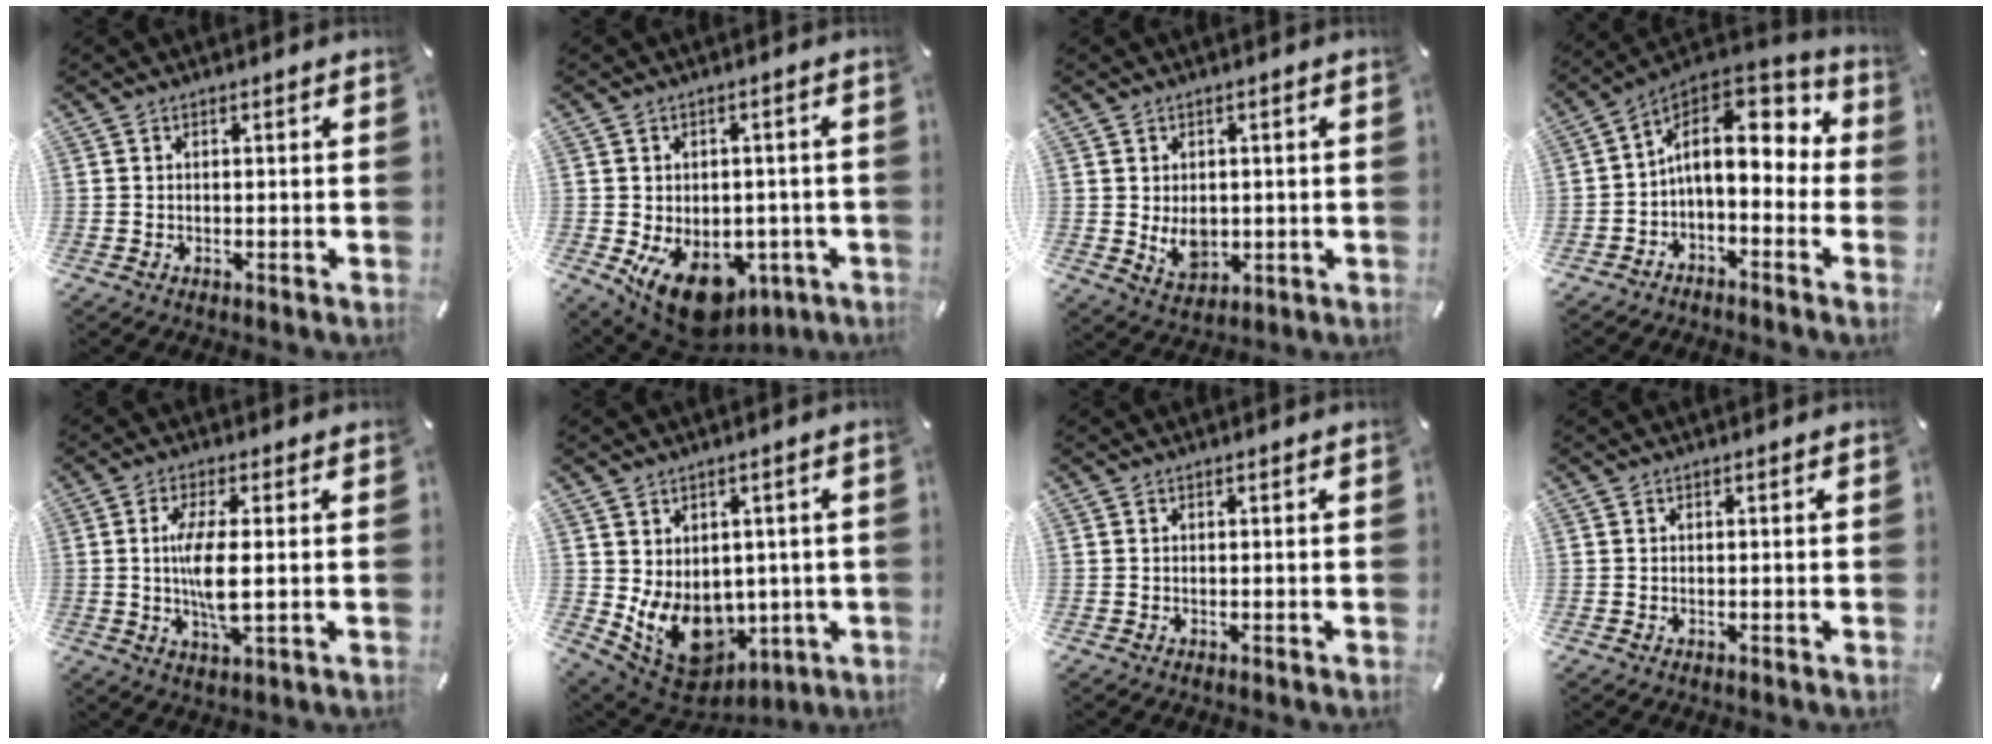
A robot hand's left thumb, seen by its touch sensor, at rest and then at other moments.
{"total": 11.8, "force": [-5.5, 7.7, 7.1], "torque": [-0.107, 0.026, -0.088]}
{"total": 6.0, "force": [-0.2, 4.8, 3.6], "torque": [-0.053, -0.006, -0.002]}
{"total": 13.0, "force": [3.1, 8.1, 9.6], "torque": [-0.151, -0.015, 0.053]}
{"total": 8.8, "force": [0.3, 2.4, 8.5], "torque": [-0.180, -0.012, 0.000]}
{"total": 11.6, "force": [-1.1, 9.9, 5.9], "torque": [-0.098, -0.025, -0.008]}
{"total": 0.0}
{"total": 0.0}